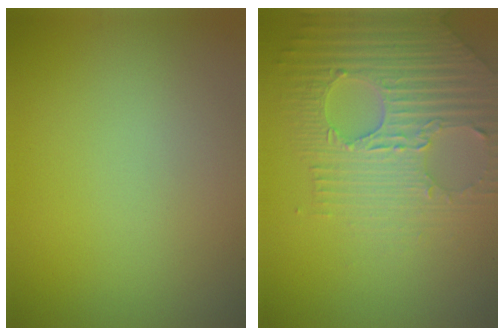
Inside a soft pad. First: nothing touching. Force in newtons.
{"total": 6.6, "press": 5.1, "slide": 4.2}